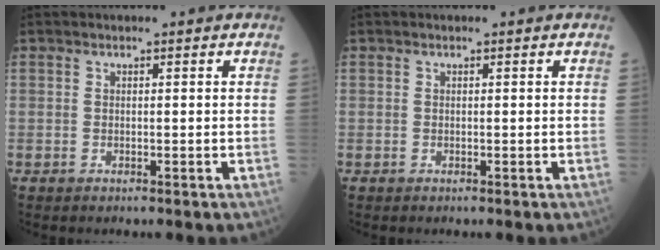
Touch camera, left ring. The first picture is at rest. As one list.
[{"total": 0.0}]